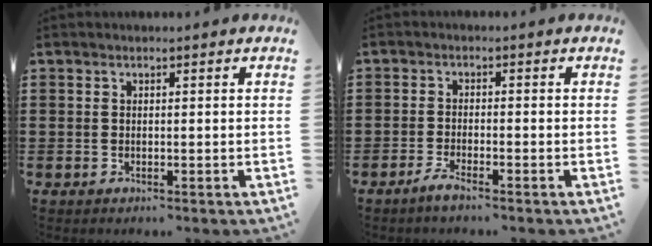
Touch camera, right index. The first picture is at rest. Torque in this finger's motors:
{"motor_torque": [0.72, -0.38, 0.03, 0.05]}